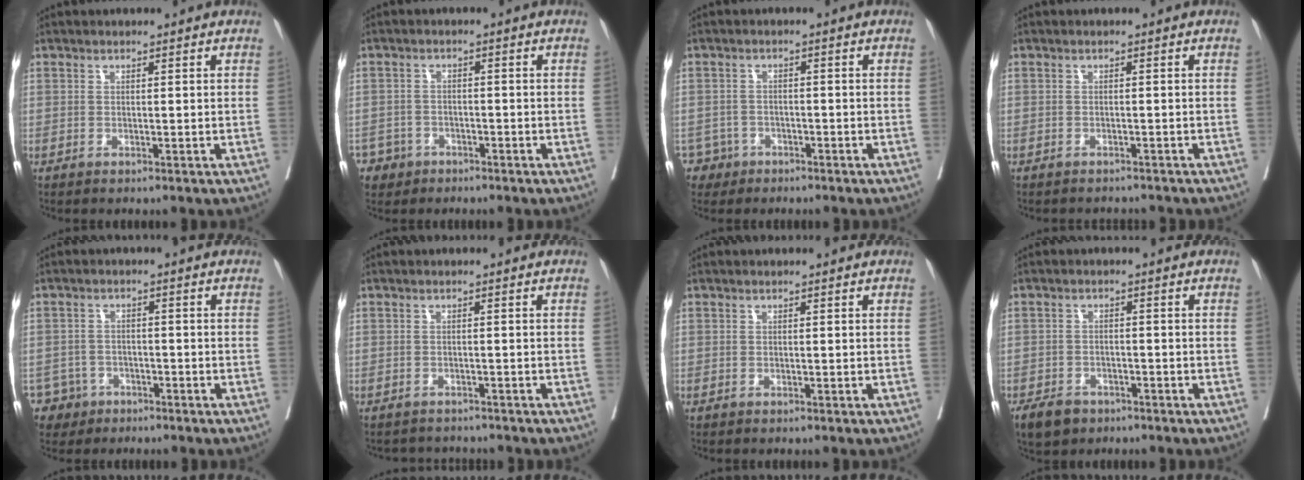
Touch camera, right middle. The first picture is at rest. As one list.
[{"total": 4.6, "force": [-2.9, 3.6, -0.1], "torque": [0.000, 0.010, -0.048]}, {"total": 3.9, "force": [-2.5, 3.0, -0.5], "torque": [0.008, 0.011, -0.041]}, {"total": 3.7, "force": [-3.5, 1.1, 0.2], "torque": [0.002, -0.003, -0.041]}, {"total": 5.2, "force": [-3.2, 4.1, 0.0], "torque": [0.000, 0.010, -0.051]}, {"total": 4.1, "force": [-3.9, 1.2, 0.0], "torque": [0.004, 0.000, -0.051]}, {"total": 0.0}, {"total": 4.8, "force": [-3.4, 3.0, 1.6], "torque": [-0.029, 0.001, -0.054]}]